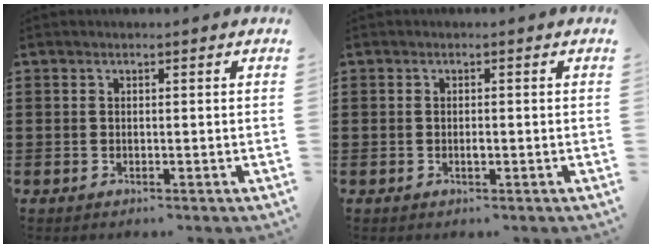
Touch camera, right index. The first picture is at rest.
{"total": 1.0, "force": [-0.1, 0.3, 0.9], "torque": [-0.018, -0.004, -0.001]}